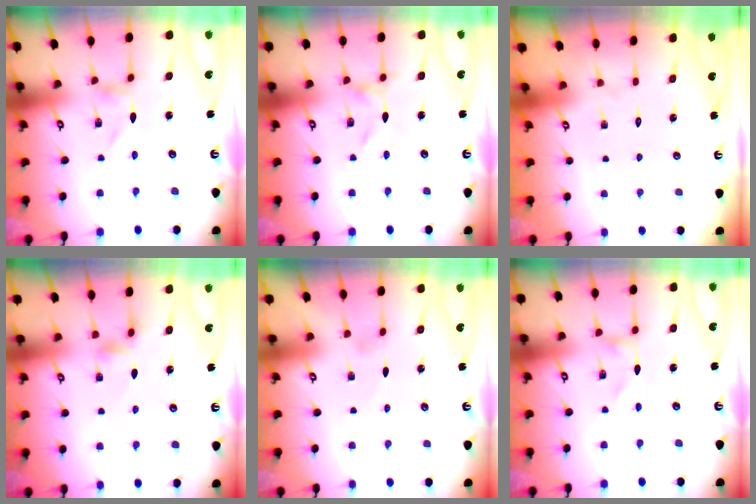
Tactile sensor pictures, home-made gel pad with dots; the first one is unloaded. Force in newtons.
{"total": 0.0}
{"total": 1.6, "press": 1.6, "slide": 0.1}
{"total": 2.7, "press": 2.7, "slide": 0.5}
{"total": 0.0}
{"total": 0.0}